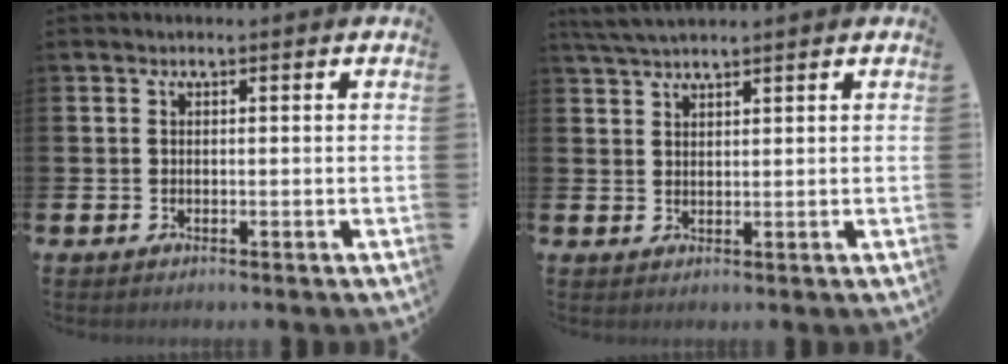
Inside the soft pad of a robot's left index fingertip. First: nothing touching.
{"total": 3.2, "force": [3.0, 0.4, 1.2], "torque": [-0.033, -0.004, 0.057]}